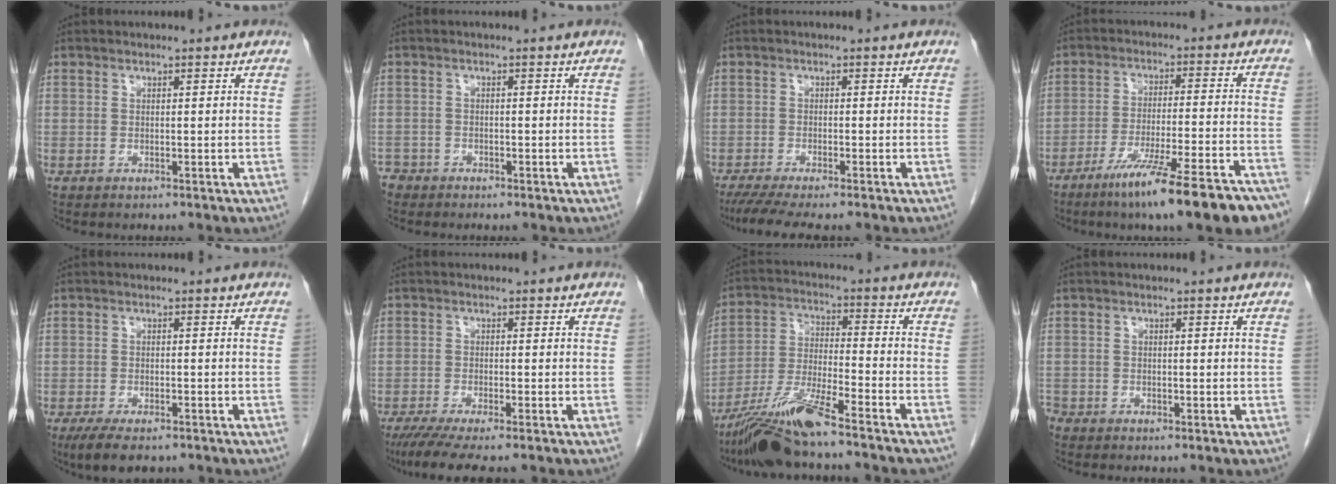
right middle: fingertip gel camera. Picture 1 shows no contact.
{"total": 2.7, "force": [-2.3, 1.5, 0.0], "torque": [-0.006, 0.003, -0.044]}
{"total": 7.1, "force": [-5.9, 0.3, 3.9], "torque": [-0.059, -0.020, -0.095]}
{"total": 18.8, "force": [-14.0, 1.0, 12.5], "torque": [-0.144, -0.013, -0.215]}
{"total": 6.1, "force": [-4.5, 1.9, 3.6], "torque": [-0.062, -0.013, -0.070]}
{"total": 6.7, "force": [-5.3, 0.0, 4.0], "torque": [-0.064, -0.019, -0.087]}
{"total": 12.4, "force": [-9.8, 0.1, 7.7], "torque": [-0.149, -0.019, -0.178]}
{"total": 1.4, "force": [-1.1, 0.8, 0.3], "torque": [-0.011, -0.001, -0.021]}